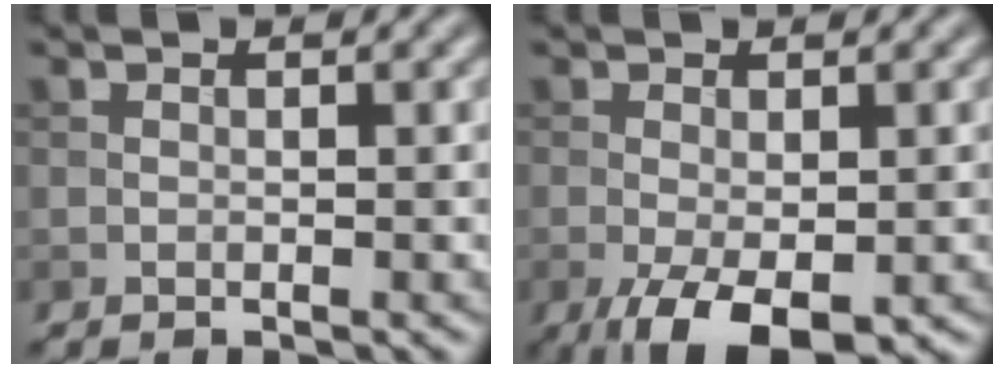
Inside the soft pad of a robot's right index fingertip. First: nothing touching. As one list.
[{"total": 6.0, "force": [-2.6, 2.6, 4.7], "torque": [-0.095, -0.020, -0.035]}]